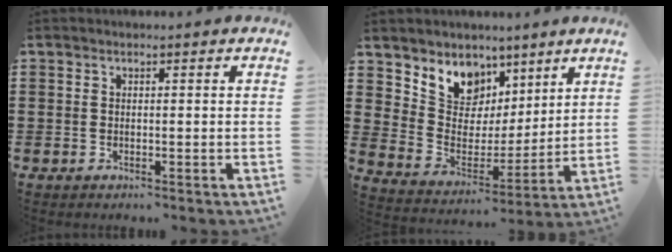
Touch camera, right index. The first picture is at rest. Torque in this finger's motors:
{"motor_torque": [1.20, 0.94, 0.24, 0.10]}